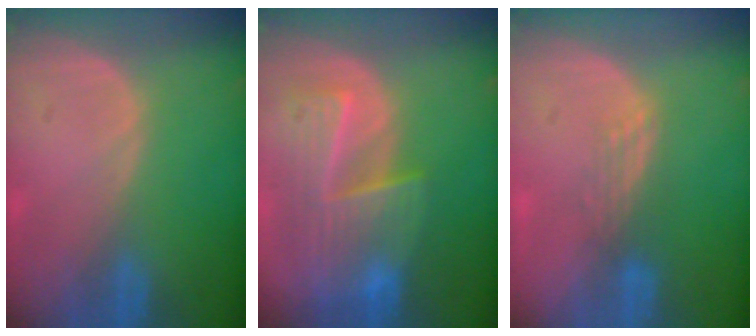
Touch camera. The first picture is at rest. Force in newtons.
{"total": 9.6, "press": 8.4, "slide": 4.7}
{"total": 3.0, "press": 2.5, "slide": 1.7}